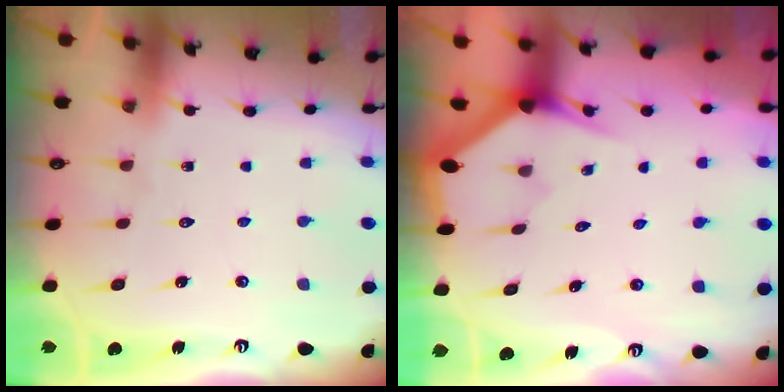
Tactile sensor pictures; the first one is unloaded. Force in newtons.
{"total": 2.9, "press": 2.9, "slide": 0.1}